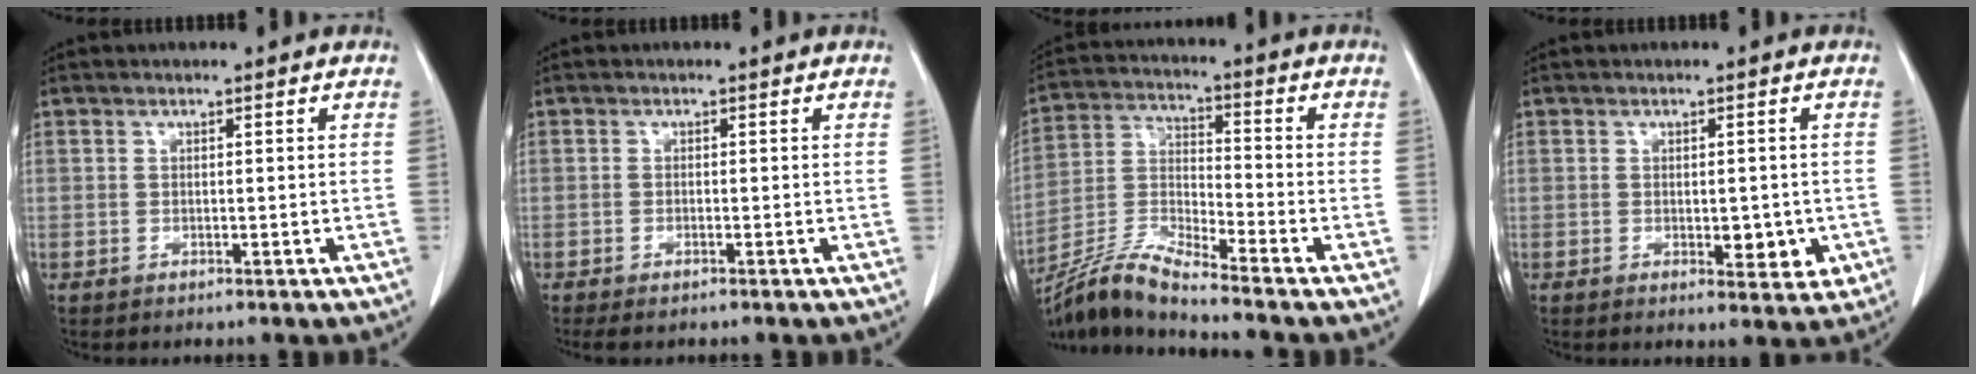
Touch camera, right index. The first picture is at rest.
{"total": 1.8, "force": [-1.3, 0.2, 1.1], "torque": [-0.016, -0.004, -0.021]}
{"total": 10.1, "force": [-9.0, -1.4, 4.3], "torque": [-0.097, -0.012, -0.177]}
{"total": 4.4, "force": [-0.9, 2.1, 3.8], "torque": [-0.041, -0.005, -0.005]}